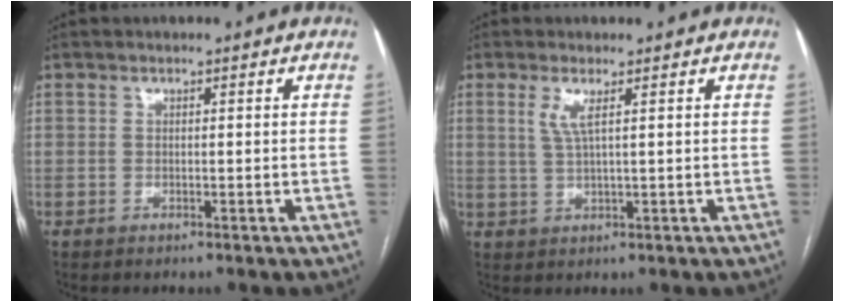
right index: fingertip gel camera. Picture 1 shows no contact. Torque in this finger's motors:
{"motor_torque": [-0.02, 0.09, 0.15, 0.06]}